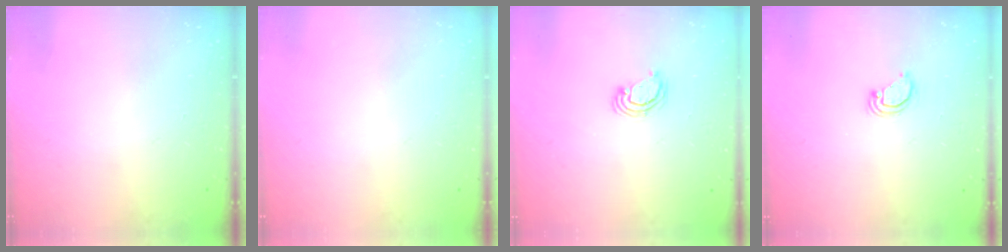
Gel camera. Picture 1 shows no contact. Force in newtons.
{"total": 0.0}
{"total": 3.1, "press": 3.1, "slide": 0.3}
{"total": 3.5, "press": 3.5, "slide": 0.3}